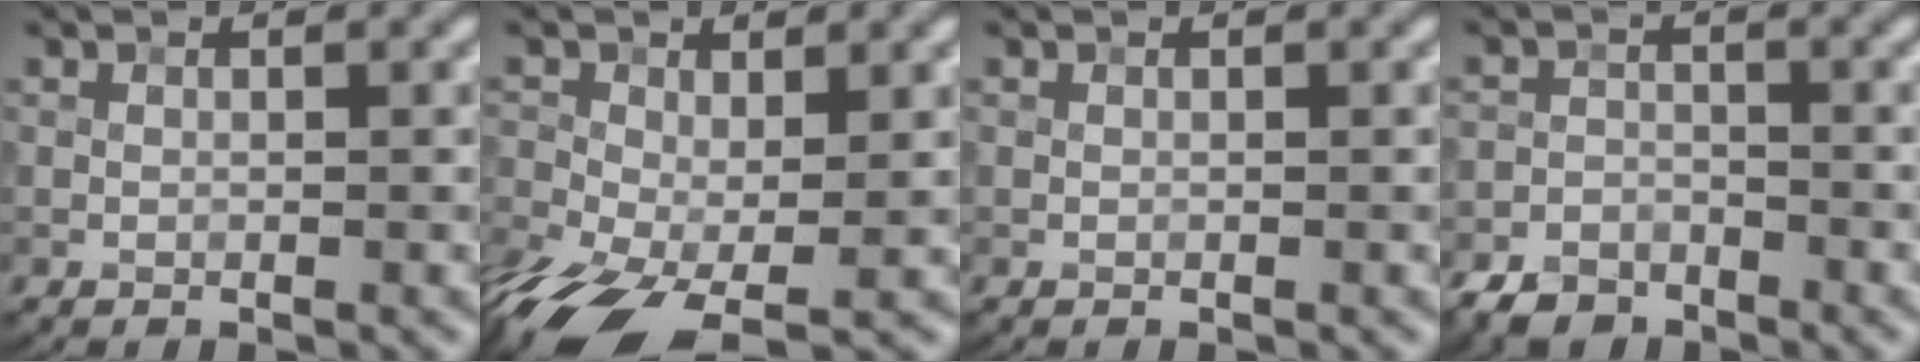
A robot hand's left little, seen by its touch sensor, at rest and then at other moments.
{"total": 8.5, "force": [-4.2, 4.2, 6.1], "torque": [-0.151, -0.039, -0.073]}
{"total": 0.0}
{"total": 3.0, "force": [-2.6, 1.4, 0.5], "torque": [-0.008, 0.003, -0.053]}